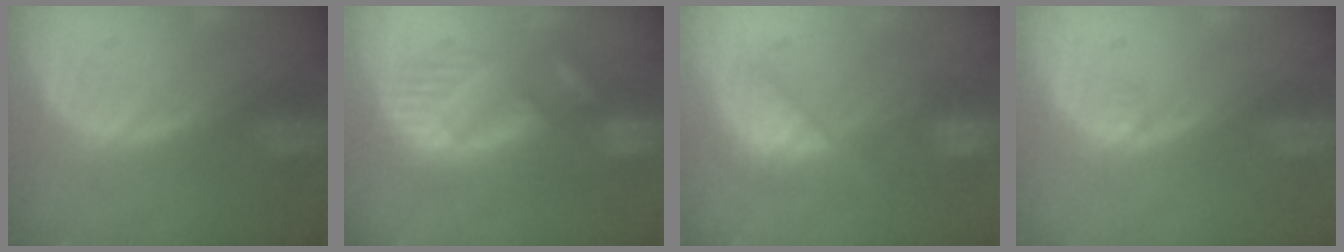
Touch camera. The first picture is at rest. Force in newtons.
{"total": 8.8, "press": 8.7, "slide": 1.5}
{"total": 7.5, "press": 7.1, "slide": 2.5}
{"total": 0.5, "press": 0.5, "slide": 0.2}